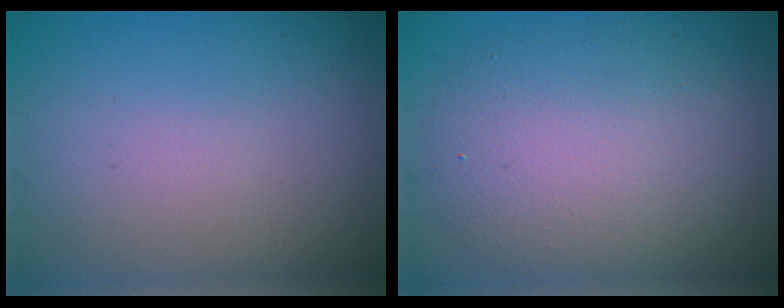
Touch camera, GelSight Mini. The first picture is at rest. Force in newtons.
{"total": 6.8, "press": 6.8, "slide": 0.4}